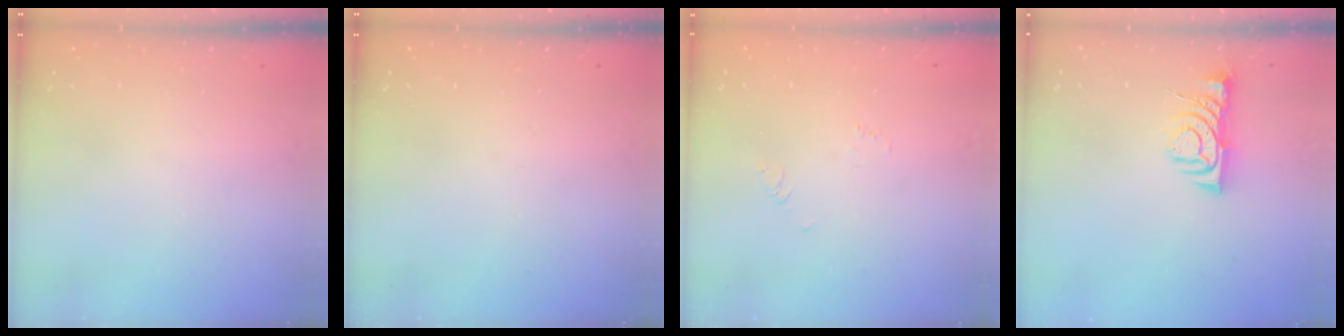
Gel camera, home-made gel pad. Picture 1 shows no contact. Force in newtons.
{"total": 0.0}
{"total": 2.7, "press": 2.7, "slide": 0.2}
{"total": 5.5, "press": 5.4, "slide": 0.7}